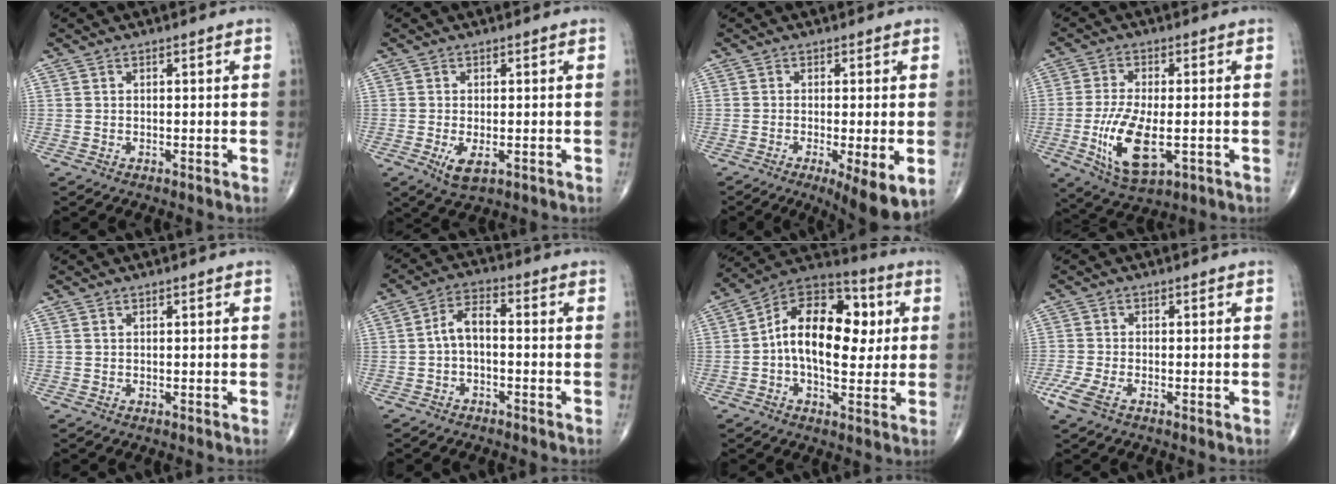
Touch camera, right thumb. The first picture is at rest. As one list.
[{"total": 4.1, "force": [-1.3, 1.8, 3.4], "torque": [-0.065, -0.010, -0.018]}, {"total": 9.2, "force": [-3.1, 2.0, 8.5], "torque": [-0.127, -0.021, -0.045]}, {"total": 12.1, "force": [-2.8, 5.3, 10.5], "torque": [-0.205, -0.011, -0.043]}, {"total": 0.0}, {"total": 5.1, "force": [-0.9, 2.6, 4.3], "torque": [-0.075, 0.026, -0.026]}, {"total": 18.4, "force": [1.7, 10.8, 14.8], "torque": [-0.205, 0.028, 0.018]}, {"total": 4.2, "force": [-2.1, 1.6, 3.3], "torque": [-0.091, -0.006, -0.049]}]